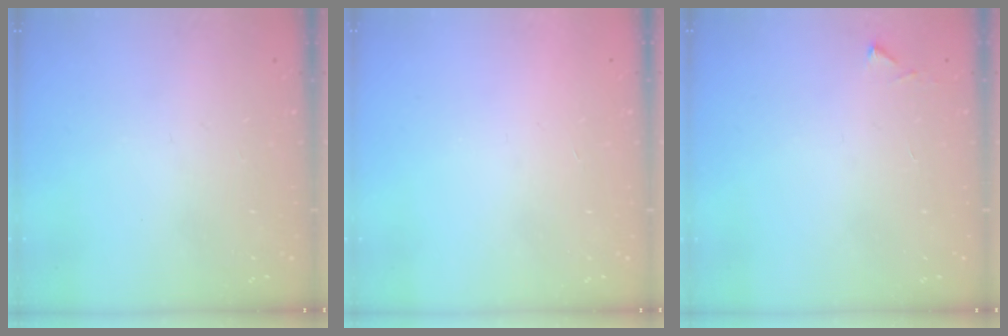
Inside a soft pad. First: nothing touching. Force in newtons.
{"total": 1.7, "press": 1.7, "slide": 0.1}
{"total": 4.8, "press": 4.8, "slide": 0.6}